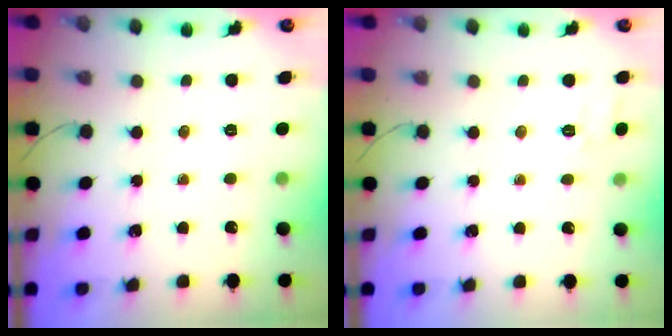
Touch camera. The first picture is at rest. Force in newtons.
{"total": 2.8, "press": 2.2, "slide": 1.7}